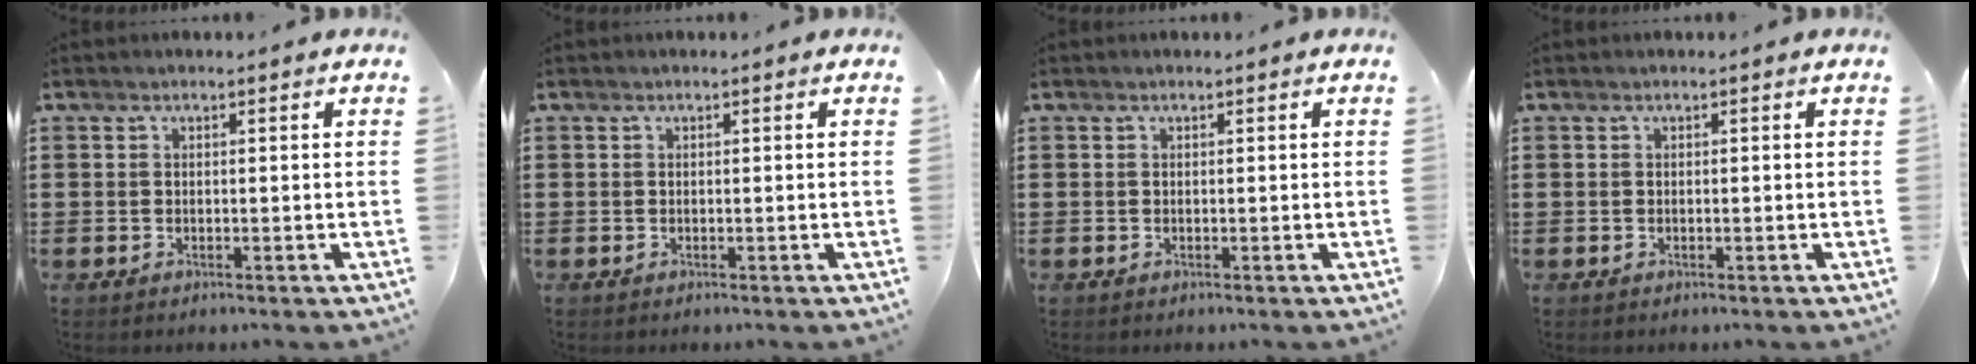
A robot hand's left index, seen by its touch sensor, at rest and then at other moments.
{"total": 0.0}
{"total": 0.0}
{"total": 0.0}